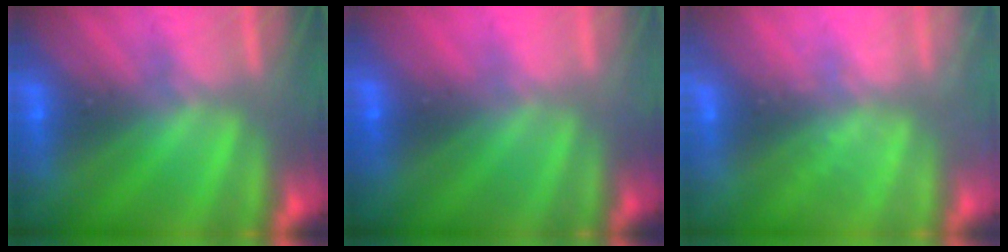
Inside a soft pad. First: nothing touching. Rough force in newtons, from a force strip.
{"total": 3.3}
{"total": 2.3}